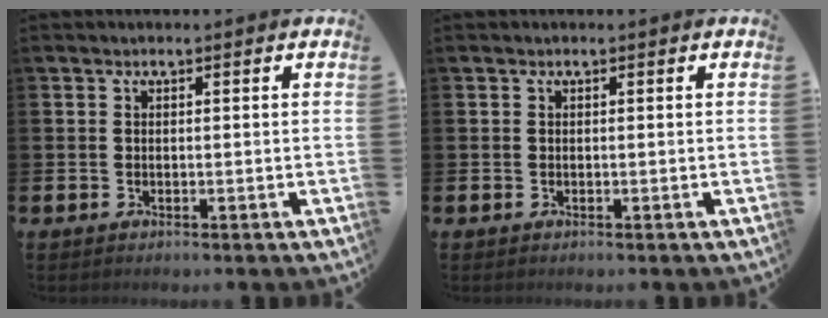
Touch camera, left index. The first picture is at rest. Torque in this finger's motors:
{"motor_torque": [0.00, 0.00, 0.00, 0.00]}